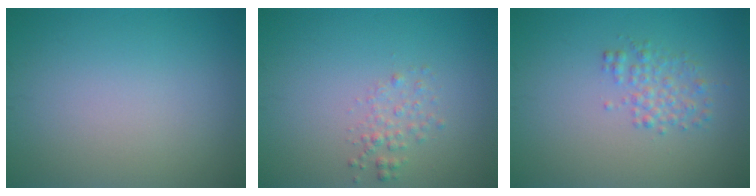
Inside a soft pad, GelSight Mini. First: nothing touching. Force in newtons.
{"total": 1.4, "press": 1.4, "slide": 0.1}
{"total": 2.0, "press": 2.0, "slide": 0.0}